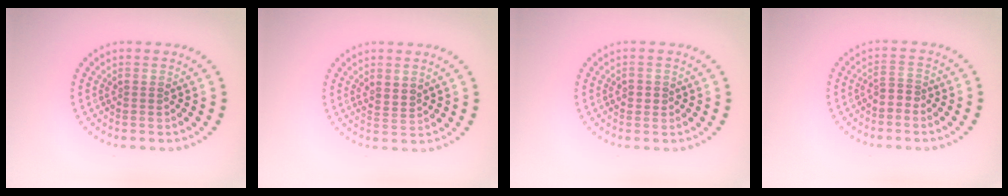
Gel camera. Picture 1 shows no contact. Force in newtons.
{"total": 1.7, "press": 1.3, "slide": 1.0}
{"total": 1.2, "press": 1.1, "slide": 0.3}
{"total": 1.6, "press": 1.3, "slide": 0.9}